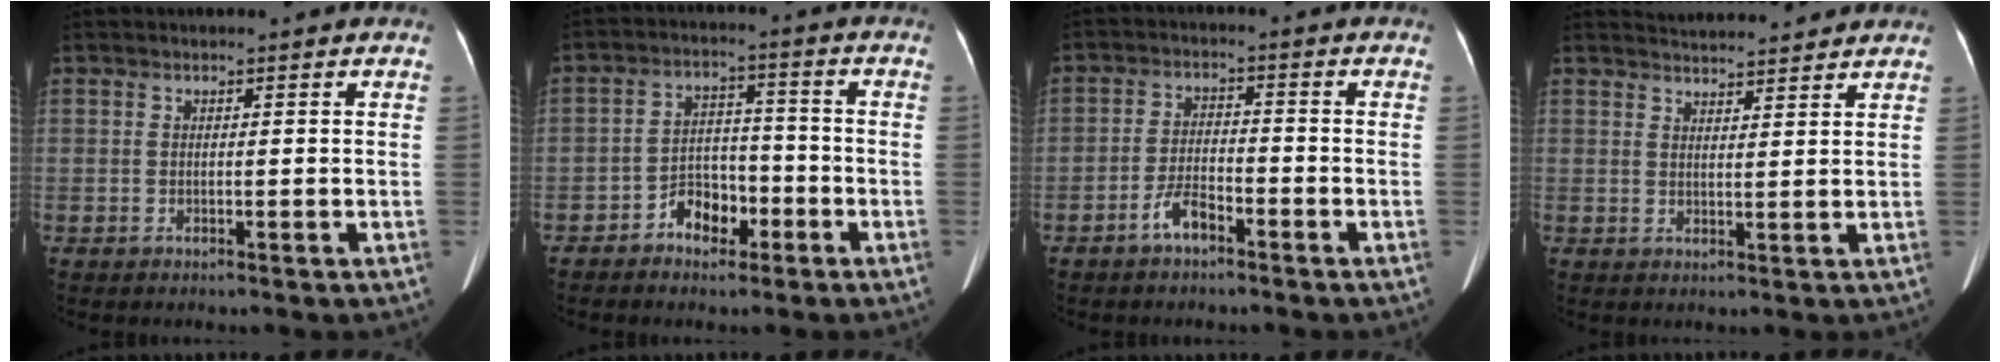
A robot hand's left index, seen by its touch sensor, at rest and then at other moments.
{"total": 5.4, "force": [-3.1, 3.5, 2.7], "torque": [-0.046, 0.021, -0.053]}
{"total": 3.8, "force": [-2.7, 1.3, 2.4], "torque": [-0.051, 0.005, -0.052]}
{"total": 8.0, "force": [7.7, 1.3, 1.6], "torque": [-0.025, 0.020, 0.102]}